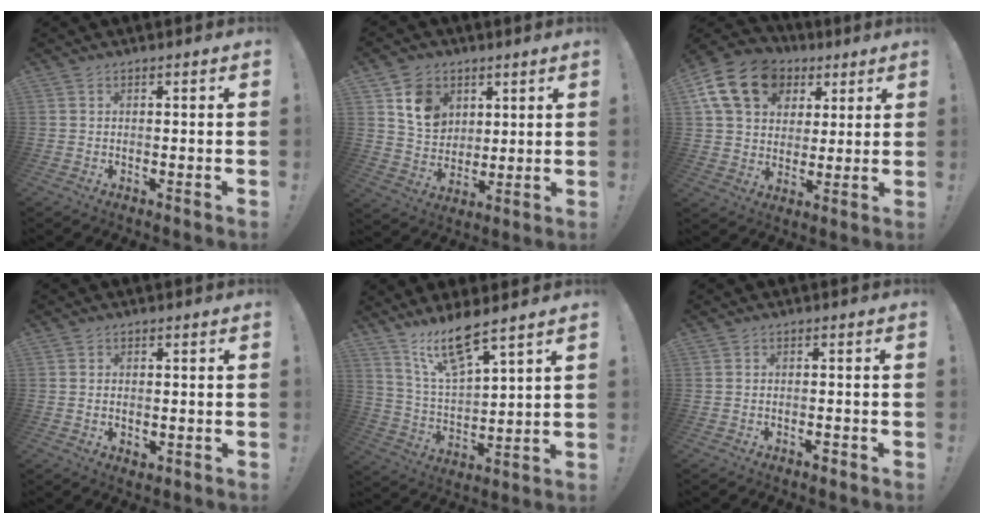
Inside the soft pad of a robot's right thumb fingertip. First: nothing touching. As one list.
[{"total": 11.0, "force": [5.7, 8.5, 4.2], "torque": [-0.069, -0.023, 0.114]}, {"total": 18.8, "force": [7.6, 14.0, 10.0], "torque": [-0.153, -0.030, 0.144]}, {"total": 1.2, "force": [0.1, 0.9, 0.9], "torque": [-0.012, 0.001, 0.002]}, {"total": 12.0, "force": [9.4, 2.5, 7.1], "torque": [-0.147, -0.049, 0.165]}, {"total": 1.4, "force": [-1.1, 0.3, 0.8], "torque": [-0.010, 0.004, -0.018]}]